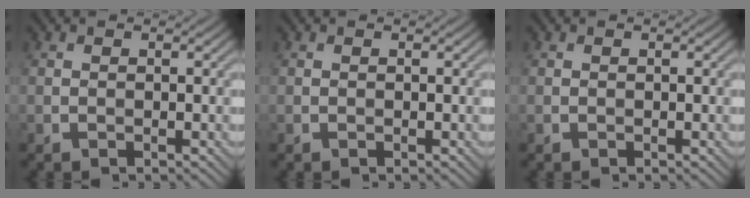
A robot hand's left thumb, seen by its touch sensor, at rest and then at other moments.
{"total": 0.0}
{"total": 0.0}